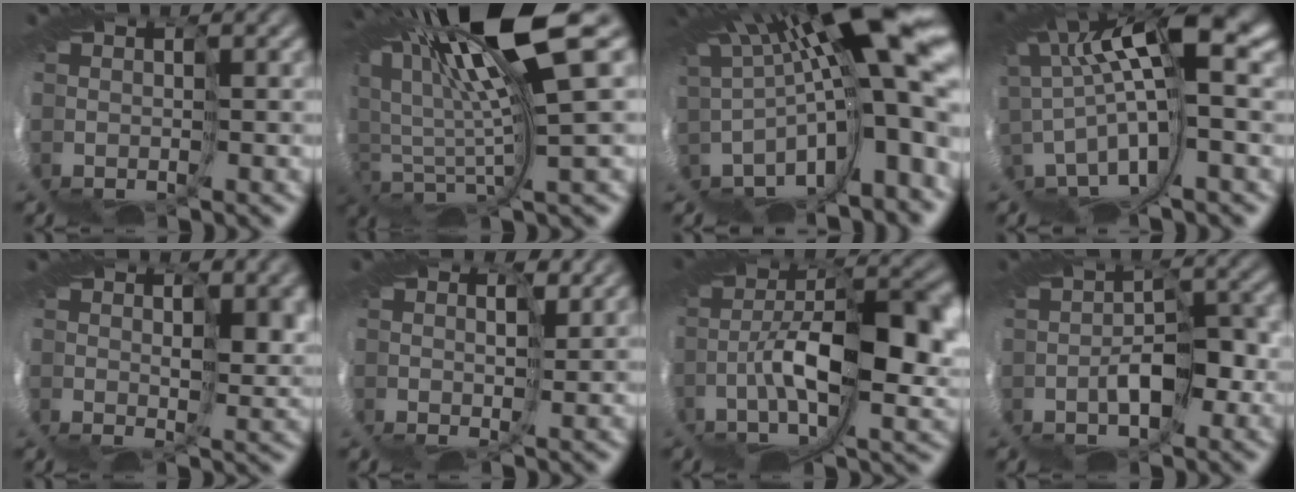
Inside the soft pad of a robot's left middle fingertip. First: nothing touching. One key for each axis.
{"total": 10.2, "fx": 7.3, "fy": -0.2, "fz": 7.1, "tx": -0.148, "ty": 0.006, "tz": 0.135}
{"total": 12.1, "fx": 0.8, "fy": 1.0, "fz": 12.0, "tx": -0.168, "ty": -0.003, "tz": 0.020}
{"total": 5.7, "fx": 1.3, "fy": -0.4, "fz": 5.6, "tx": -0.113, "ty": 0.011, "tz": 0.016}
{"total": 5.3, "fx": 2.4, "fy": 2.8, "fz": 3.9, "tx": -0.078, "ty": -0.008, "tz": 0.048}
{"total": 3.3, "fx": 2.4, "fy": 1.5, "fz": 1.7, "tx": -0.046, "ty": 0.010, "tz": 0.021}
{"total": 7.2, "fx": -0.4, "fy": 2.8, "fz": 6.7, "tx": -0.133, "ty": 0.003, "tz": -0.014}
{"total": 1.4, "fx": -0.8, "fy": -0.4, "fz": 1.1, "tx": -0.023, "ty": 0.005, "tz": -0.018}